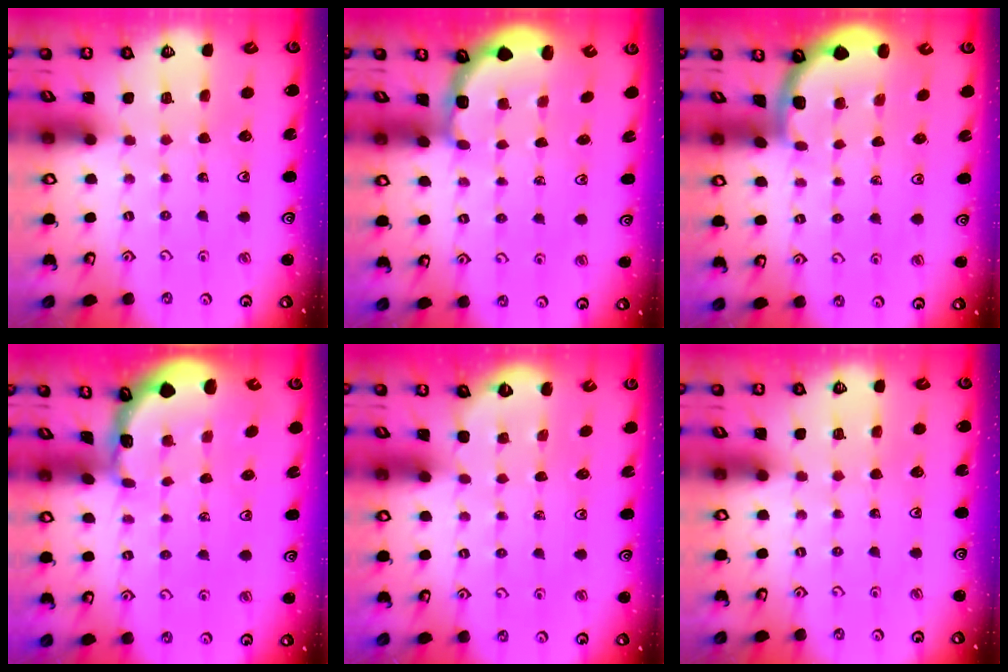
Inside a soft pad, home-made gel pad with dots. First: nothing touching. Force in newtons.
{"total": 2.7, "press": 2.1, "slide": 1.7}
{"total": 1.8, "press": 1.8, "slide": 0.1}
{"total": 0.9, "press": 0.9, "slide": 0.2}
{"total": 1.4, "press": 0.8, "slide": 1.2}
{"total": 0.0}